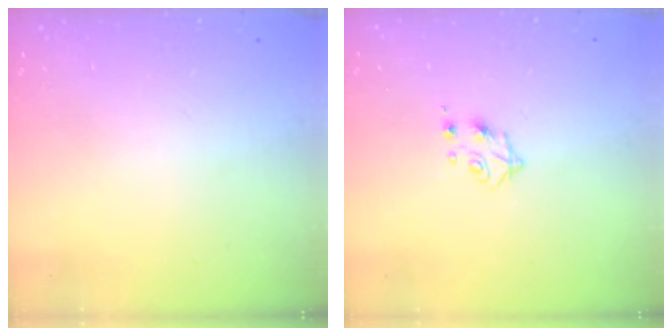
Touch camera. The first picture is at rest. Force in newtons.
{"total": 4.9, "press": 4.8, "slide": 0.7}